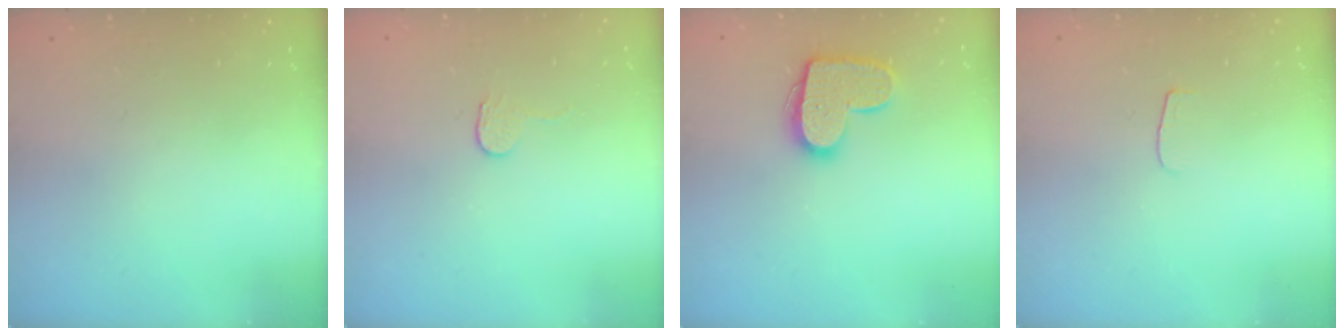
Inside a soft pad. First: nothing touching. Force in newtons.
{"total": 2.7, "press": 2.7, "slide": 0.2}
{"total": 13.2, "press": 13.2, "slide": 0.7}
{"total": 3.0, "press": 3.0, "slide": 0.3}